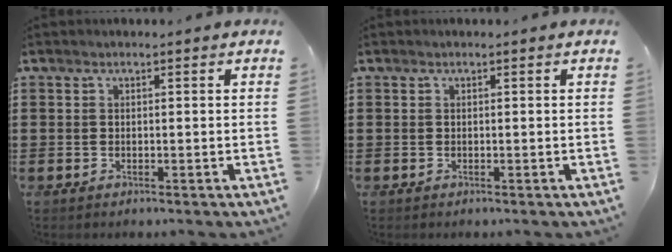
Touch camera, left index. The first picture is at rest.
{"total": 0.0}